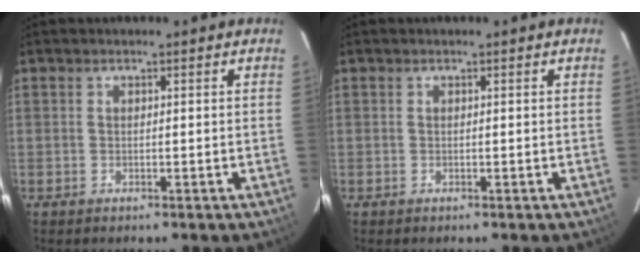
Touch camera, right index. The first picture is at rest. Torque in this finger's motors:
{"motor_torque": [2.14, 0.00, -0.03, 0.00]}